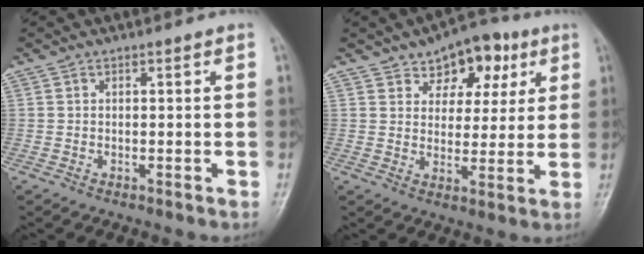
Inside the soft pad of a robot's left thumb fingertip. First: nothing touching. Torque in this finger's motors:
{"motor_torque": [0.03, 0.26, 0.13, -0.21, 0.11]}